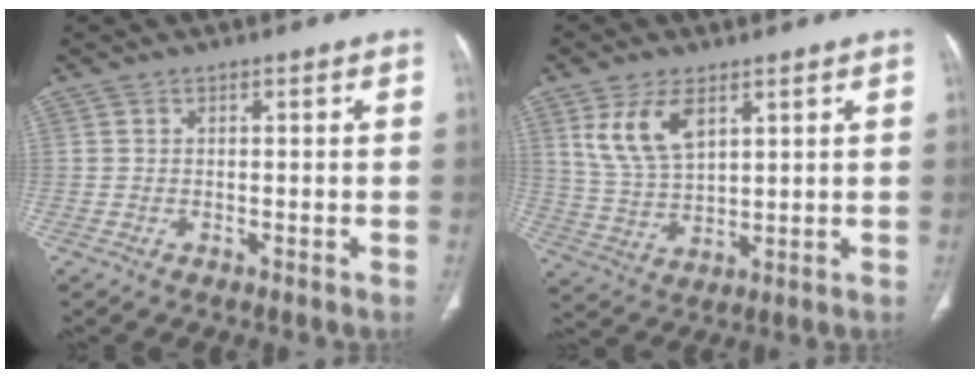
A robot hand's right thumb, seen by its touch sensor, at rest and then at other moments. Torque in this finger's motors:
{"motor_torque": [-0.08, 0.22, 0.20, -0.02, 0.06]}